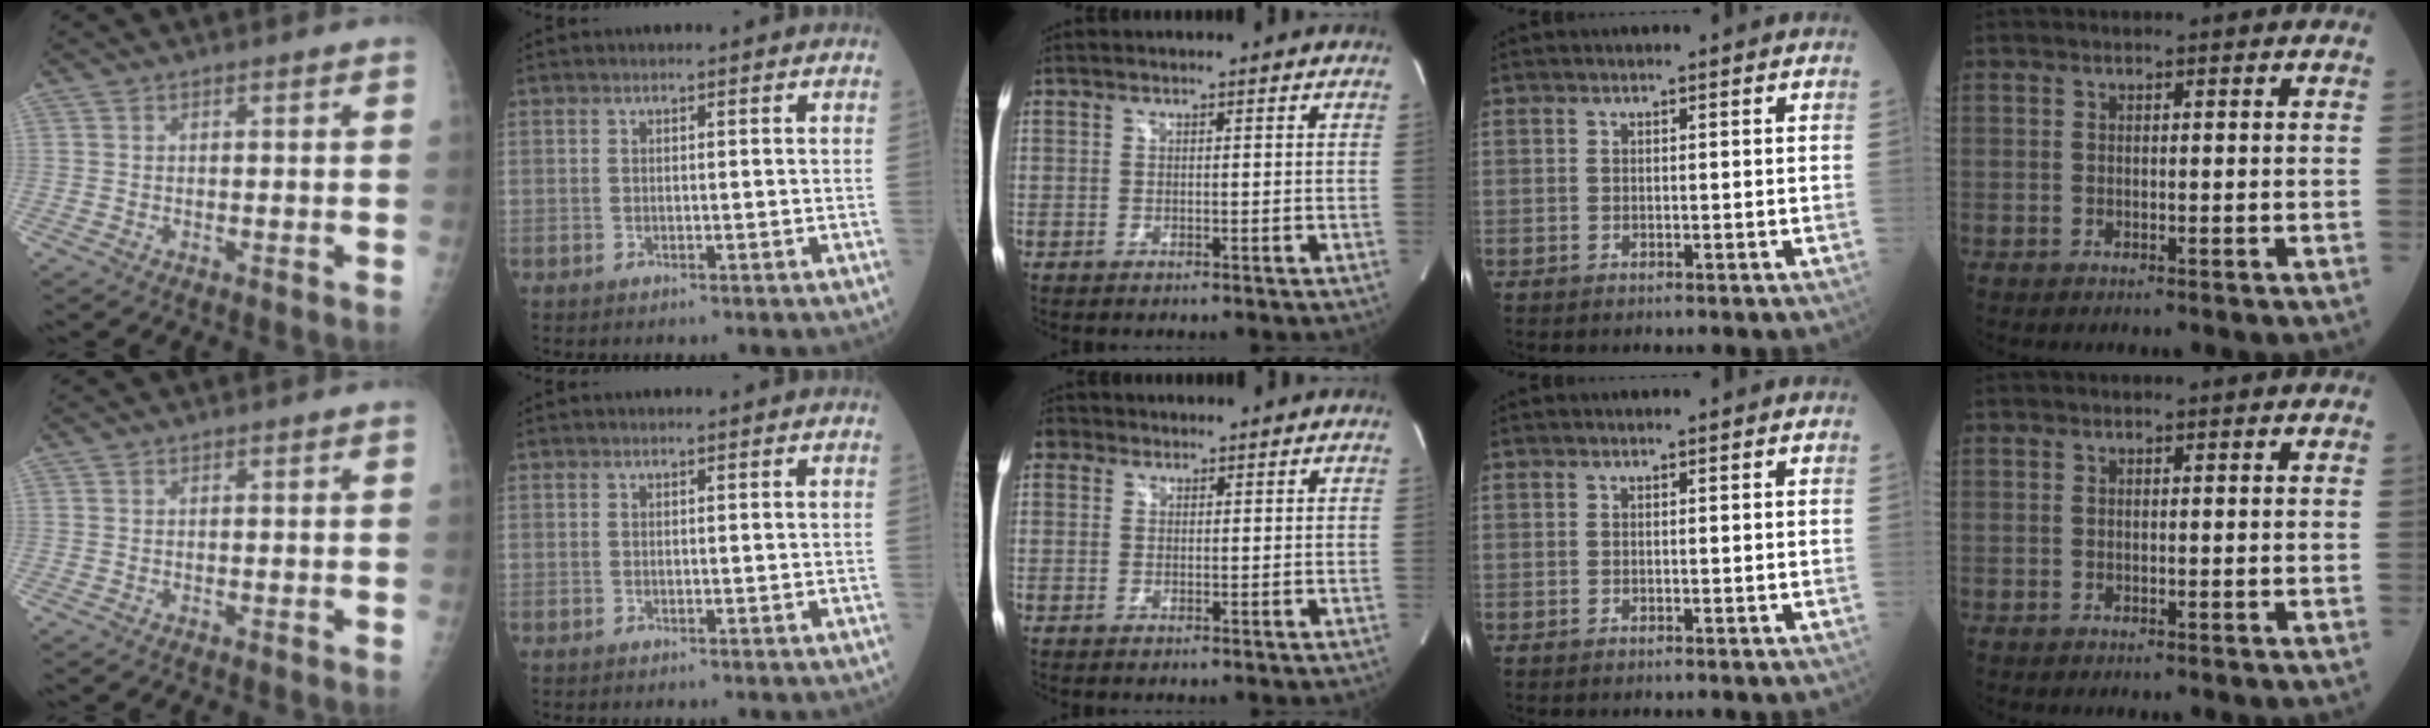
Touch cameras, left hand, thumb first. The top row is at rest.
{"middle": {"total": 2.1, "force": [0.9, 1.8, 0.4], "torque": [-0.003, 0.010, 0.011]}}